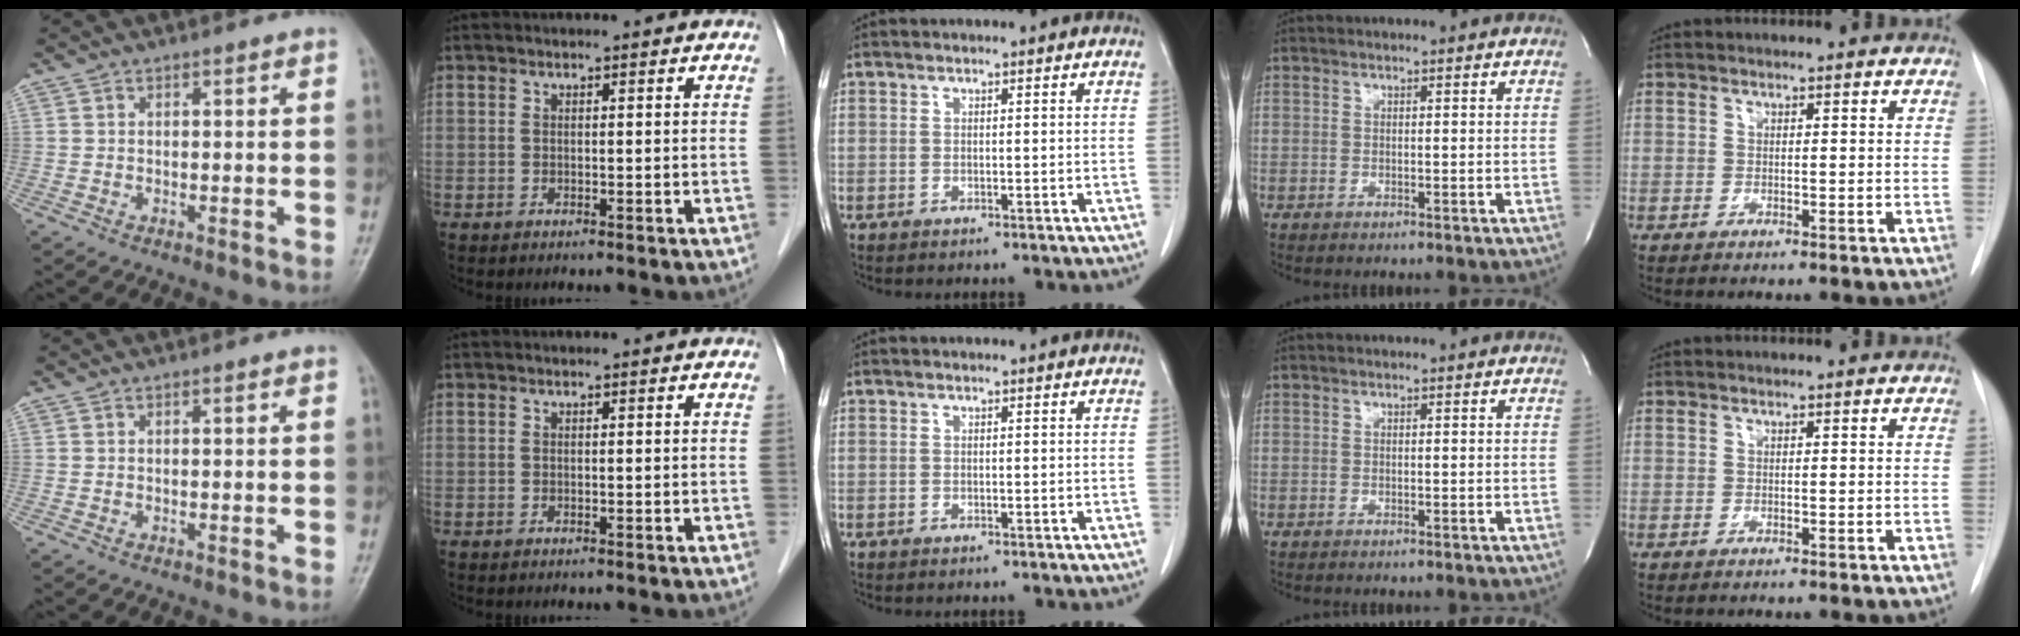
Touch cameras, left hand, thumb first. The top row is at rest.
{}